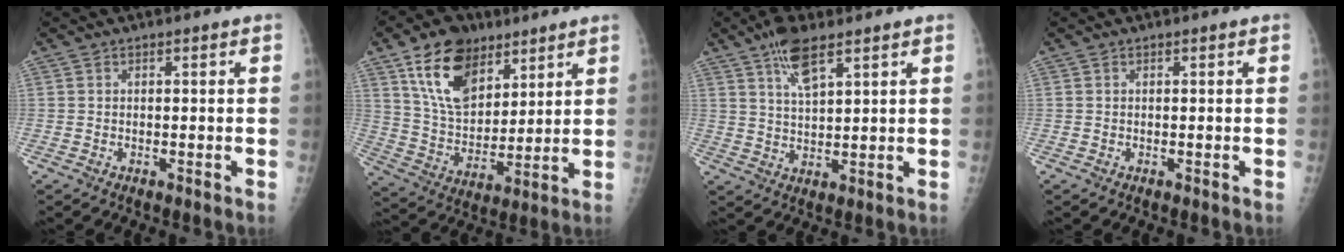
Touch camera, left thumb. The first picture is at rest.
{"total": 16.0, "force": [9.0, 9.8, 9.0], "torque": [-0.121, -0.041, 0.170]}
{"total": 7.2, "force": [4.4, 2.4, 5.2], "torque": [-0.092, -0.017, 0.083]}
{"total": 0.0}